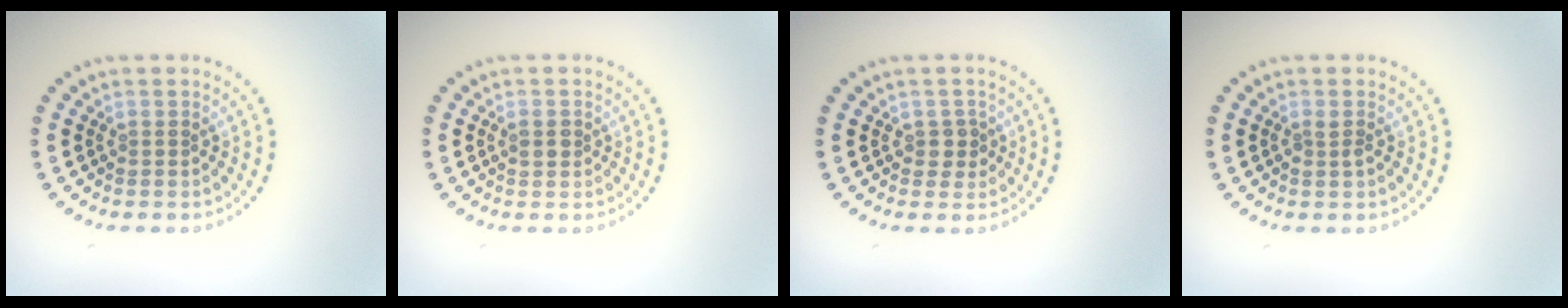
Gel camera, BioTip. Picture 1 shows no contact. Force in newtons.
{"total": 1.2, "press": 1.2, "slide": 0.1}
{"total": 1.4, "press": 1.3, "slide": 0.4}
{"total": 0.6, "press": 0.6, "slide": 0.1}